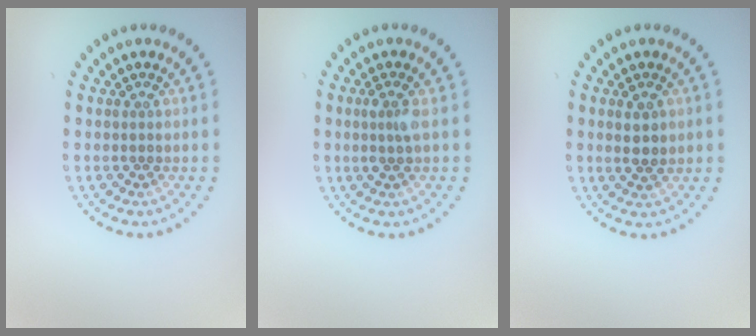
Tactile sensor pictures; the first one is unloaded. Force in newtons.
{"total": 1.6, "press": 1.4, "slide": 0.8}
{"total": 2.2, "press": 2.1, "slide": 0.7}